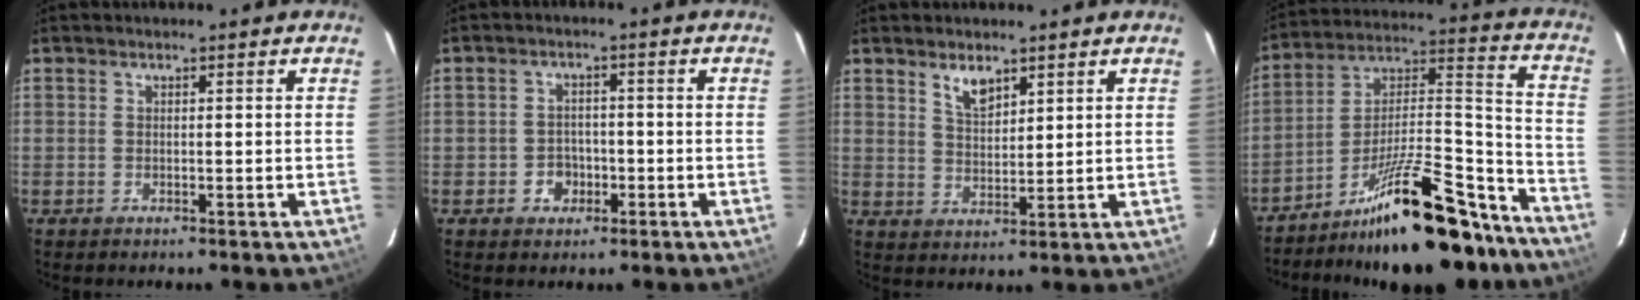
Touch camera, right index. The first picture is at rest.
{"total": 3.8, "force": [-1.6, 3.3, 0.8], "torque": [-0.021, 0.012, -0.018]}
{"total": 4.6, "force": [3.2, 2.0, 2.7], "torque": [-0.048, 0.000, 0.061]}
{"total": 23.1, "force": [-18.3, 6.0, 12.9], "torque": [-0.185, 0.024, -0.274]}